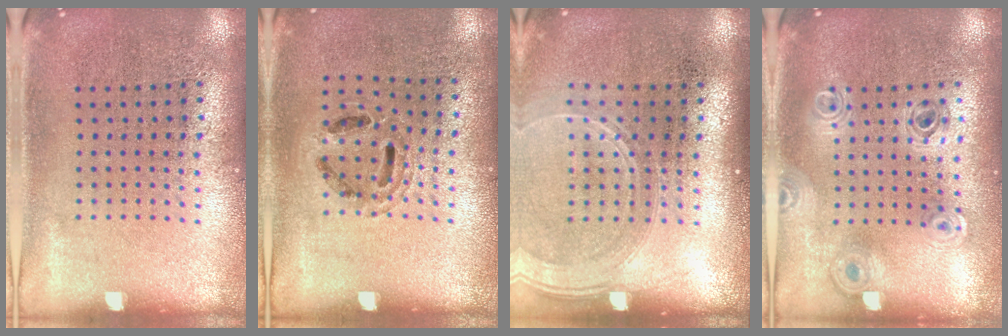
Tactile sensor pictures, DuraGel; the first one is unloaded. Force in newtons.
{"total": 0.9, "press": 0.9, "slide": 0.2}
{"total": 1.7, "press": 1.6, "slide": 0.6}
{"total": 0.9, "press": 0.9, "slide": 0.0}